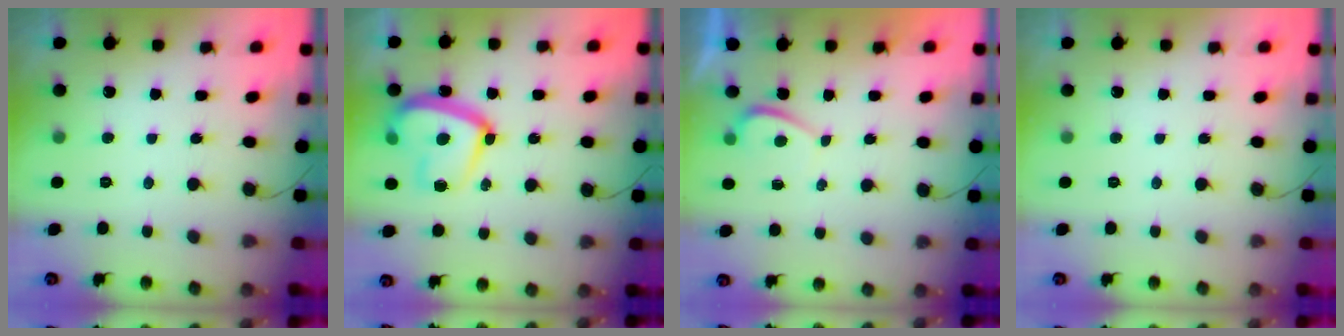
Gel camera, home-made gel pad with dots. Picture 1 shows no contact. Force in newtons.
{"total": 17.6, "press": 17.6, "slide": 1.6}
{"total": 0.7, "press": 0.5, "slide": 0.5}
{"total": 0.0}